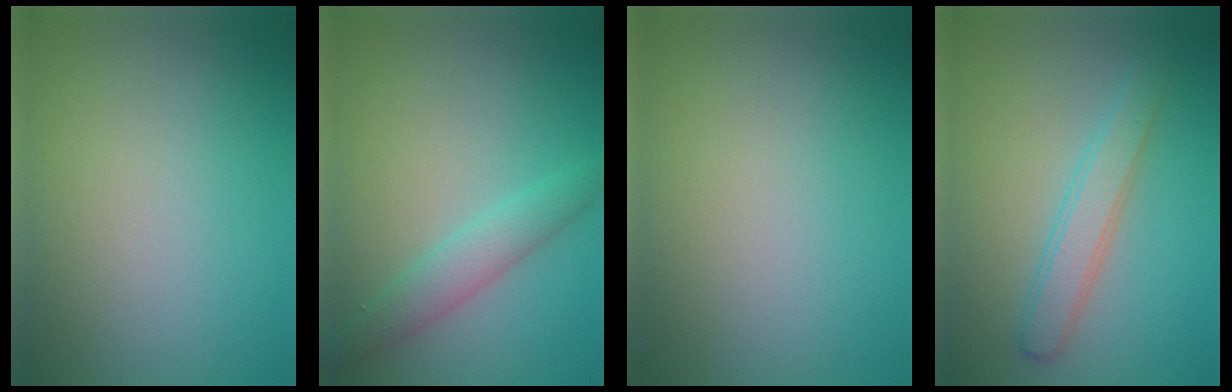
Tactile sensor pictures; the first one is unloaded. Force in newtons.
{"total": 2.8, "press": 2.8, "slide": 0.1}
{"total": 0.0}
{"total": 3.1, "press": 3.1, "slide": 0.1}